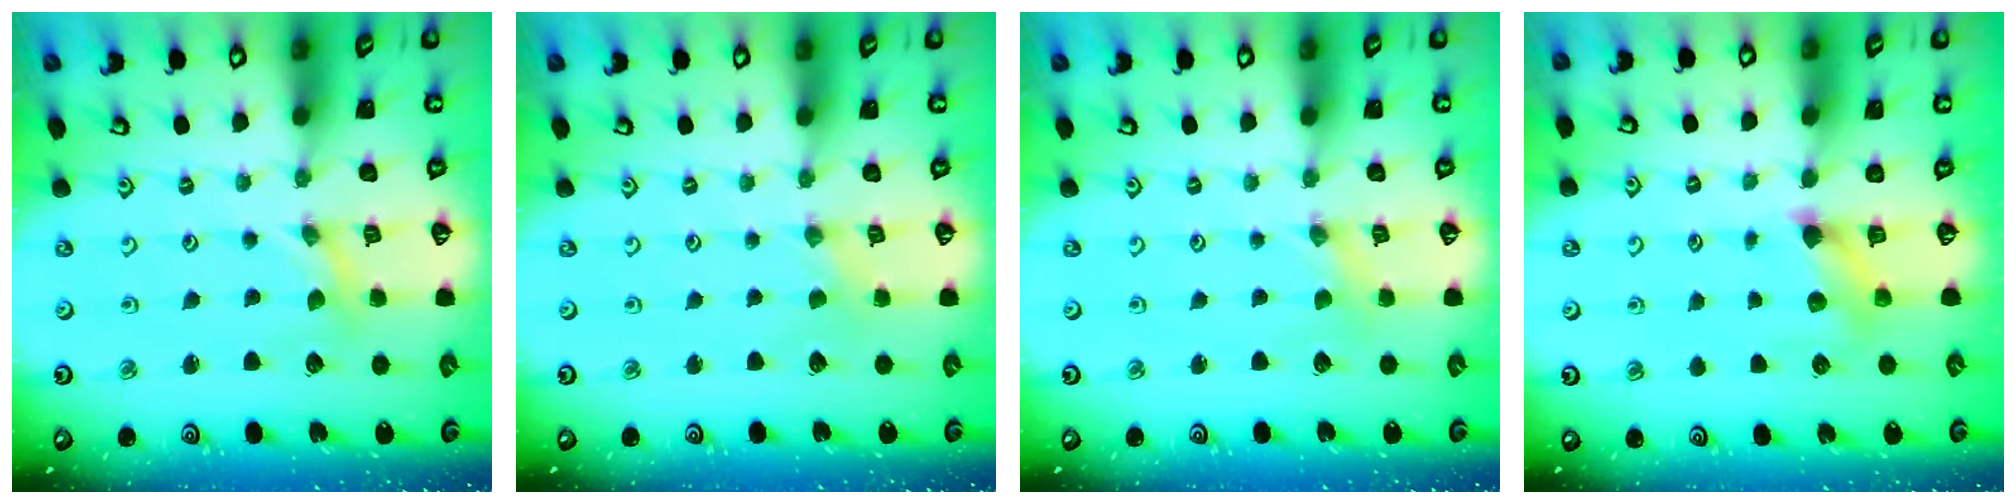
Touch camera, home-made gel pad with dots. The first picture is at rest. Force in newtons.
{"total": 0.0}
{"total": 0.0}
{"total": 6.5, "press": 6.4, "slide": 0.8}